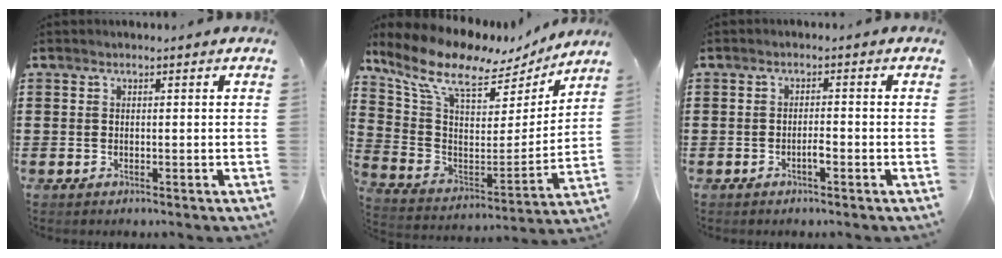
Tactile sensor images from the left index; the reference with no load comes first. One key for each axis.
{"total": 10.3, "fx": 7.6, "fy": 3.9, "fz": 5.8, "tx": -0.148, "ty": -0.042, "tz": 0.130}
{"total": 1.6, "fx": -0.8, "fy": 0.3, "fz": 1.4, "tx": -0.027, "ty": 0.001, "tz": -0.015}